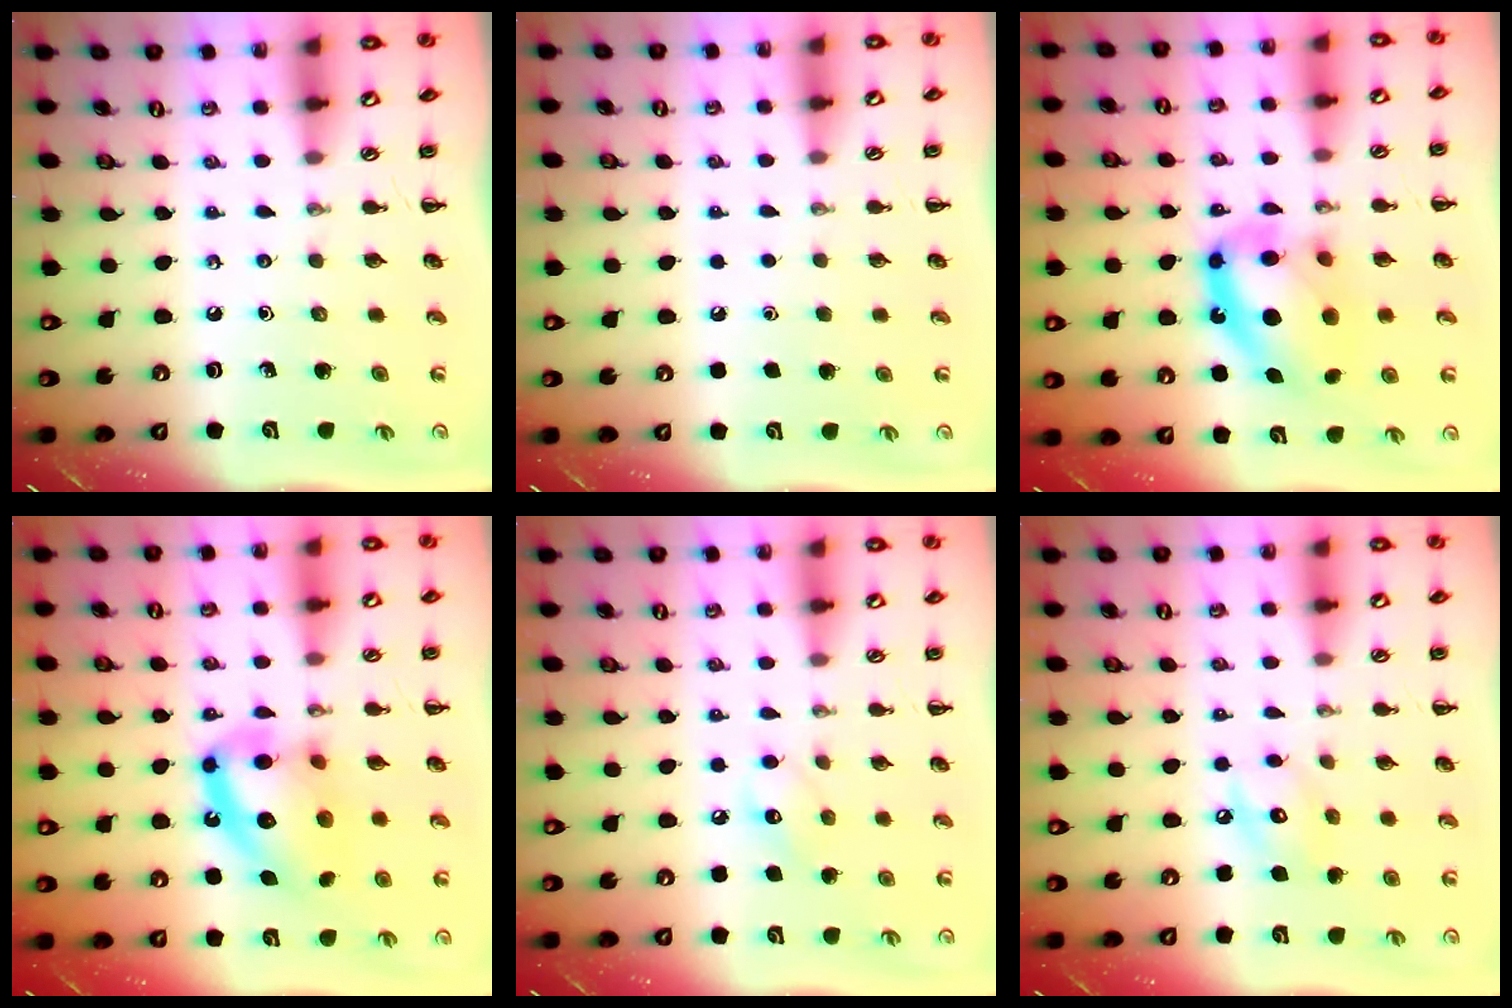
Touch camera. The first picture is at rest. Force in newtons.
{"total": 1.7, "press": 1.7, "slide": 0.1}
{"total": 14.3, "press": 13.9, "slide": 3.6}
{"total": 15.4, "press": 15.2, "slide": 2.3}
{"total": 8.1, "press": 8.0, "slide": 1.5}
{"total": 8.1, "press": 8.1, "slide": 0.6}